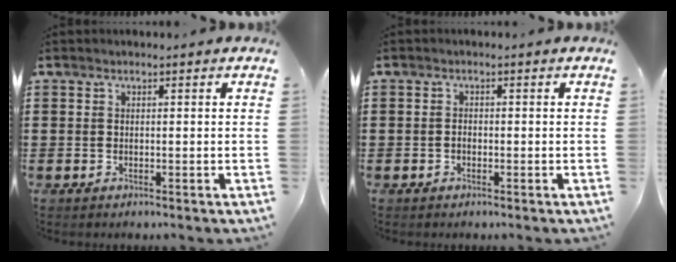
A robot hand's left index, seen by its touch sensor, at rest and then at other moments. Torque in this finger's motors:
{"motor_torque": [0.26, 0.26, 0.04, 0.00]}